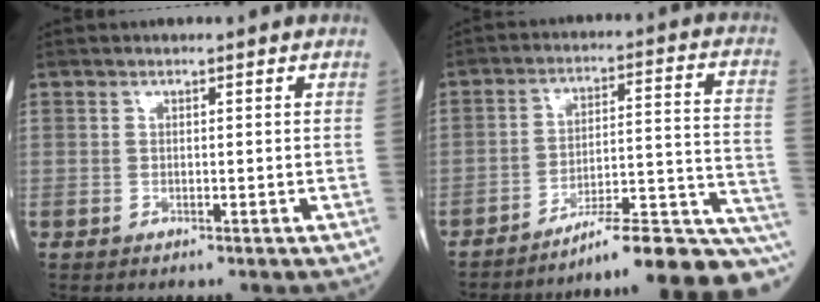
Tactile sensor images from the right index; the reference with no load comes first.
{"total": 19.5, "force": [-17.4, -0.8, 8.8], "torque": [-0.058, 0.030, -0.245]}